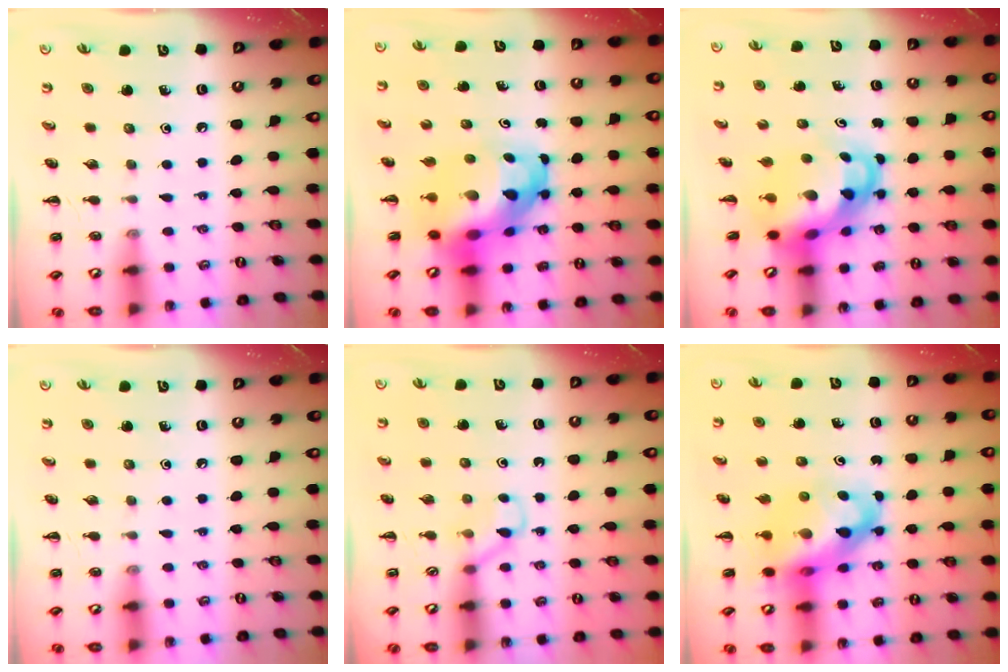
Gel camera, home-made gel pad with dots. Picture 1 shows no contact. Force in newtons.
{"total": 11.8, "press": 11.3, "slide": 3.1}
{"total": 5.4, "press": 5.2, "slide": 1.4}
{"total": 0.0}
{"total": 3.5, "press": 3.3, "slide": 1.2}
{"total": 12.8, "press": 12.3, "slide": 3.4}